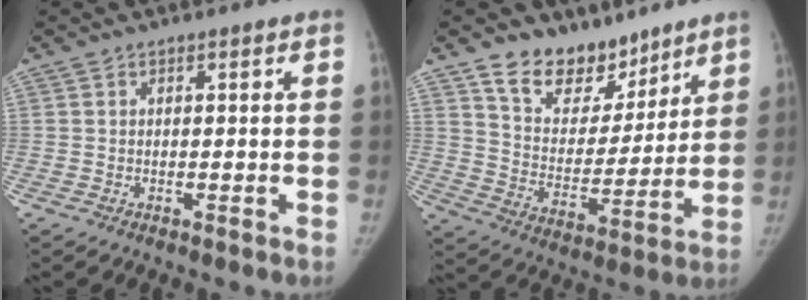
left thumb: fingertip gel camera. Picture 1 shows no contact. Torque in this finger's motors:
{"motor_torque": [0.02, -0.01, 0.14, -0.07, 0.02]}